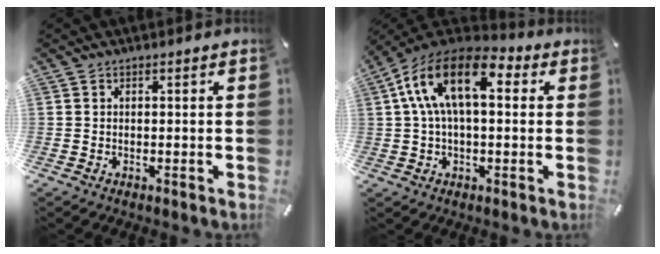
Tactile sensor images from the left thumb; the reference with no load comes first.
{"total": 15.9, "force": [4.5, 8.4, 12.6], "torque": [-0.238, -0.006, 0.078]}